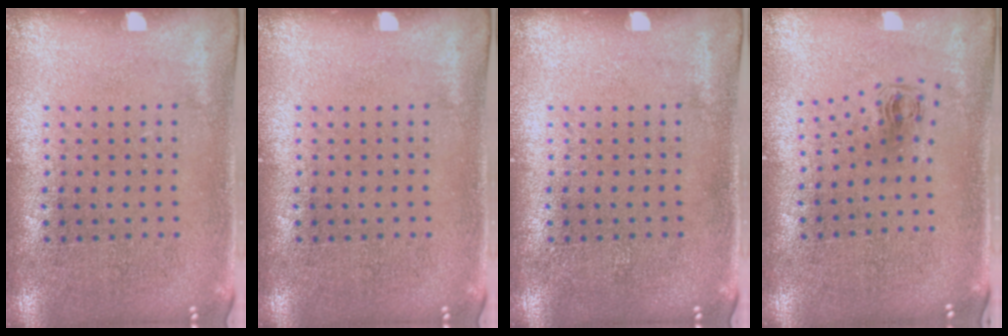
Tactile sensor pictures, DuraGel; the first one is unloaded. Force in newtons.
{"total": 0.0}
{"total": 0.0}
{"total": 0.6, "press": 0.3, "slide": 0.6}